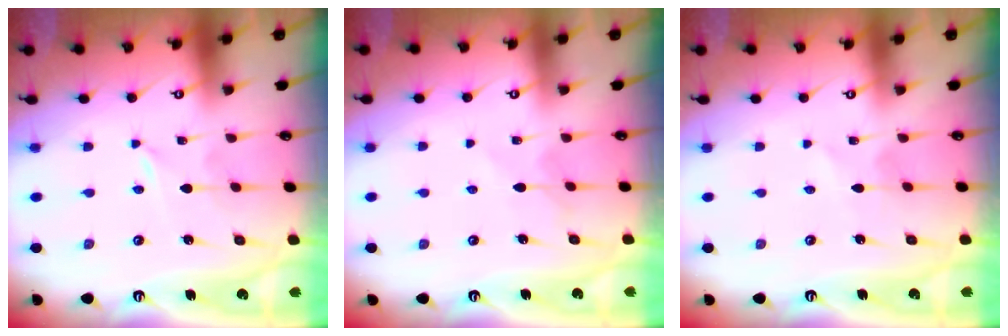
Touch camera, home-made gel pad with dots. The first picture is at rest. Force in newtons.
{"total": 4.9, "press": 4.9, "slide": 0.6}
{"total": 1.6, "press": 1.6, "slide": 0.1}